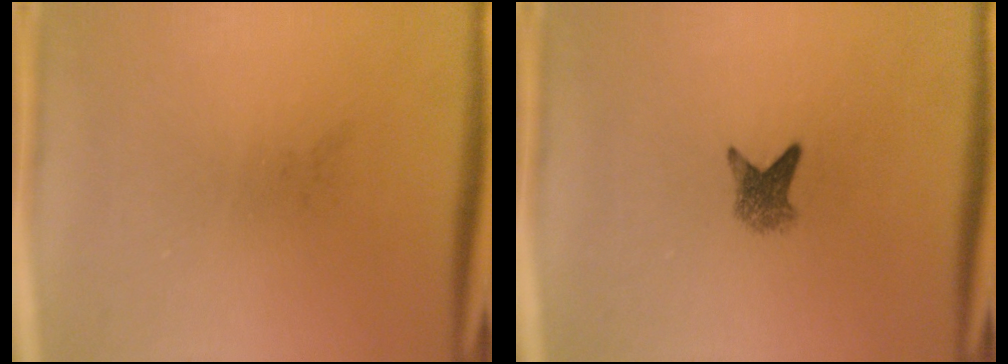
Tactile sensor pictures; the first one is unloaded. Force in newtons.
{"total": 3.3}